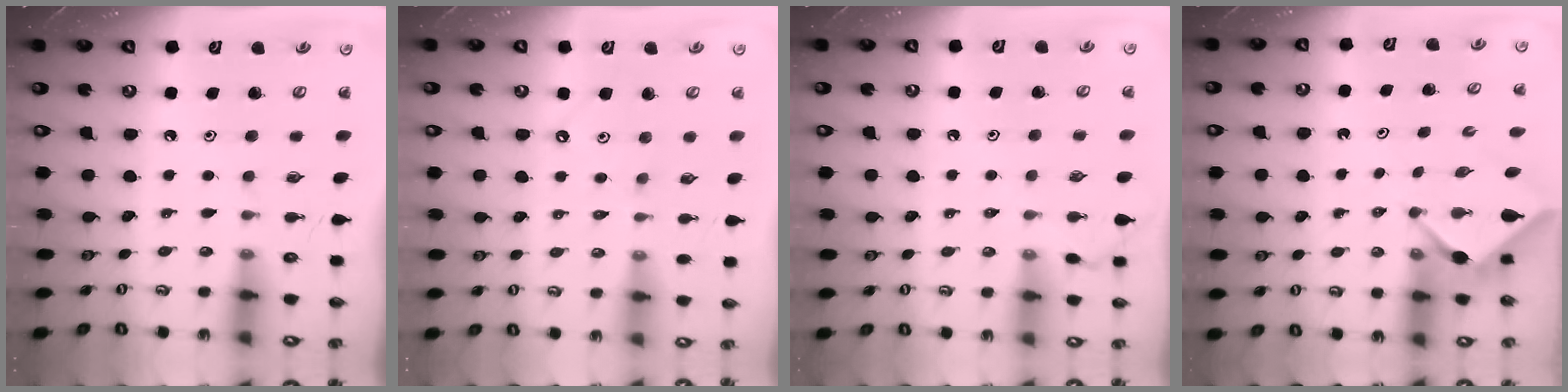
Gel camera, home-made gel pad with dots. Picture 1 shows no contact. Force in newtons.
{"total": 2.3, "press": 2.3, "slide": 0.4}
{"total": 2.4, "press": 2.4, "slide": 0.3}
{"total": 2.5, "press": 2.4, "slide": 0.3}